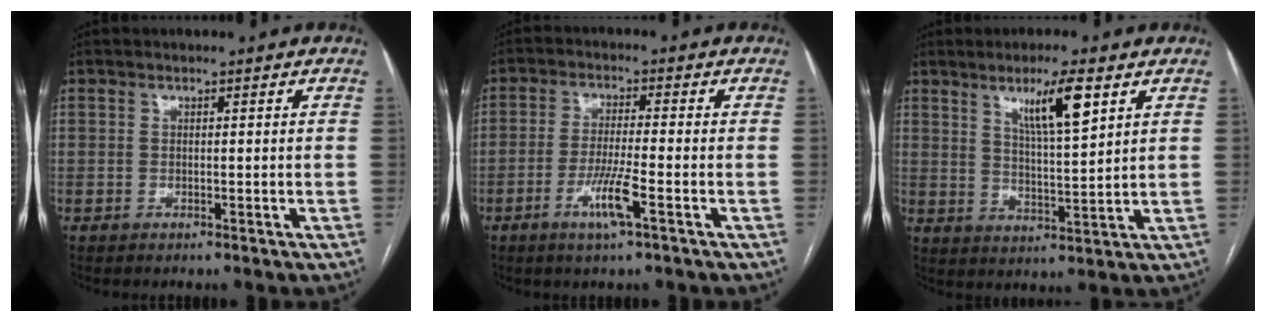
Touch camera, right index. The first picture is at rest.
{"total": 6.1, "force": [-2.8, -0.3, 5.4], "torque": [-0.107, -0.012, -0.054]}
{"total": 8.2, "force": [4.4, 0.6, 6.9], "torque": [-0.120, -0.006, 0.077]}